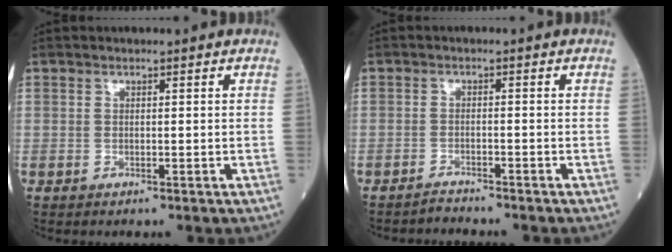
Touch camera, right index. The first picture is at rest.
{"total": 1.6, "force": [-1.5, -0.3, -0.4], "torque": [0.008, -0.007, -0.022]}